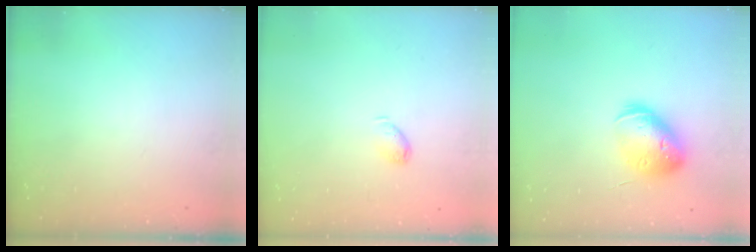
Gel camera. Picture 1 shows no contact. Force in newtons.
{"total": 4.9, "press": 4.8, "slide": 0.8}
{"total": 16.6, "press": 16.4, "slide": 2.7}